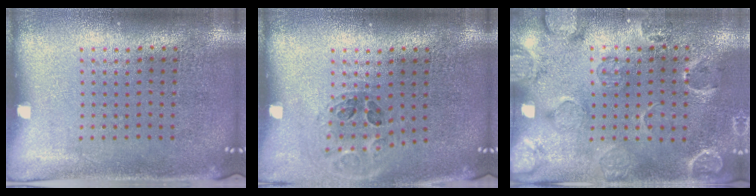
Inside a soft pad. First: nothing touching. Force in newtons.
{"total": 1.0, "press": 1.0, "slide": 0.1}
{"total": 2.7, "press": 1.8, "slide": 2.0}